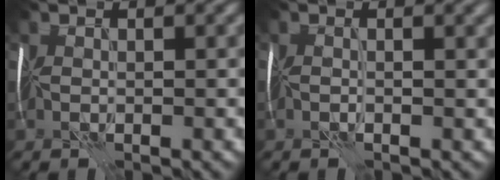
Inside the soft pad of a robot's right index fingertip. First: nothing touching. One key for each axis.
{"total": 1.2, "fx": 0.4, "fy": 0.6, "fz": 0.9, "tx": -0.004, "ty": 0.012, "tz": -0.012}